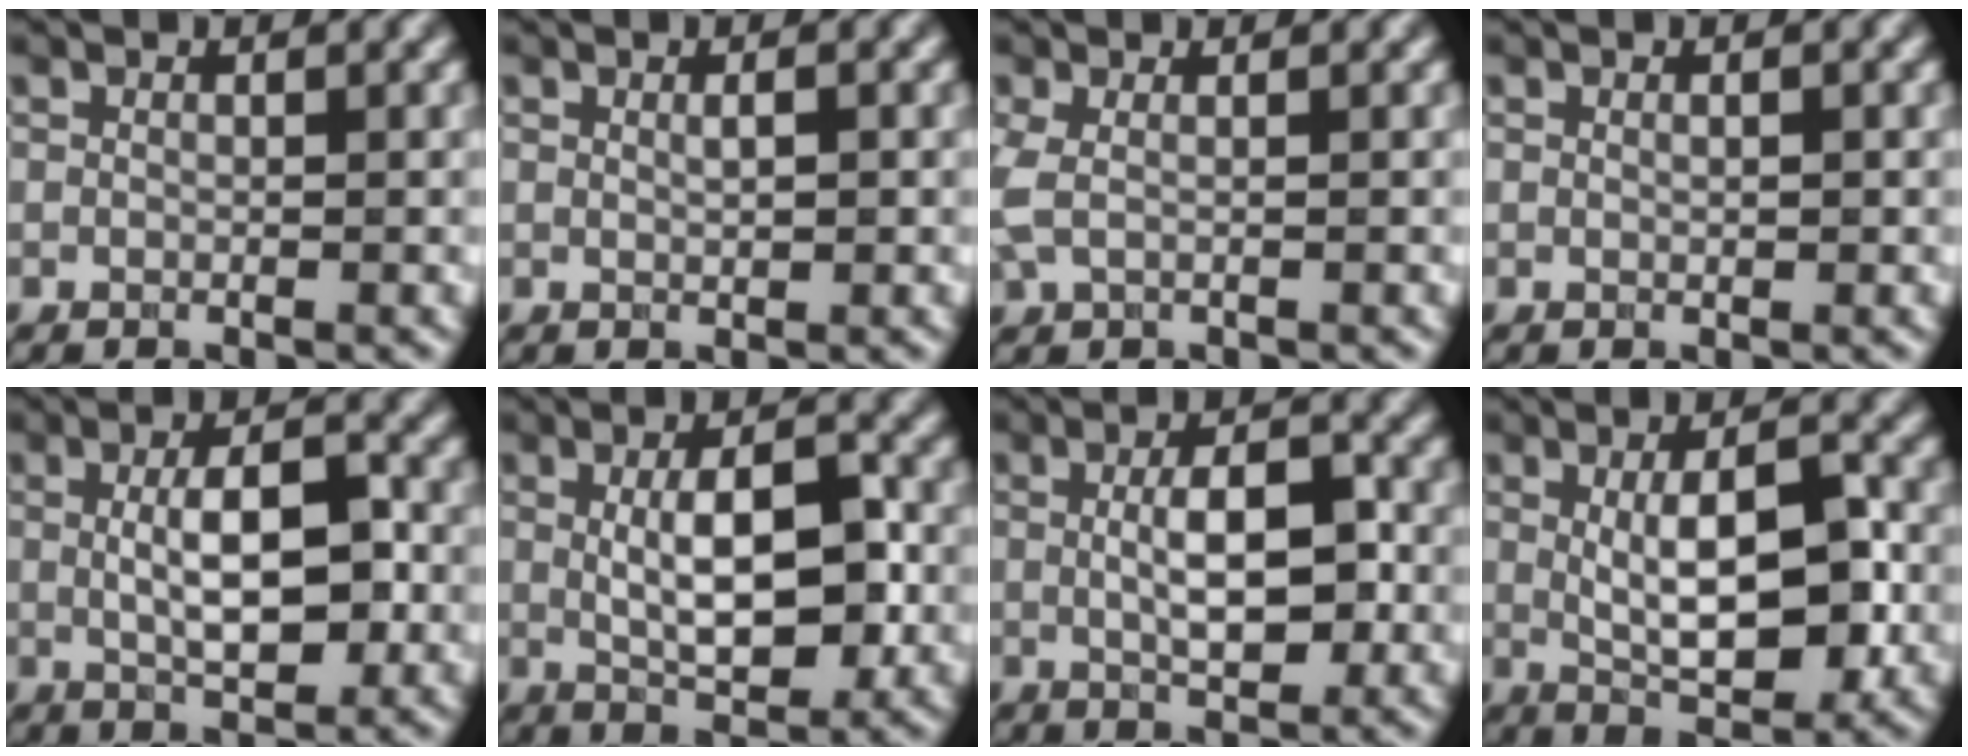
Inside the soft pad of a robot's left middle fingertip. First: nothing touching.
{"total": 0.9, "force": [0.2, 0.0, 0.9], "torque": [-0.018, 0.002, 0.001]}
{"total": 1.8, "force": [0.0, 0.7, 1.6], "torque": [-0.049, 0.001, -0.005]}
{"total": 0.6, "force": [0.1, 0.0, 0.6], "torque": [-0.012, 0.002, 0.000]}
{"total": 5.6, "force": [0.0, 1.9, 5.2], "torque": [-0.092, 0.001, -0.001]}
{"total": 6.3, "force": [0.1, 2.4, 5.9], "torque": [-0.096, 0.001, 0.001]}
{"total": 5.0, "force": [0.0, 1.8, 4.7], "torque": [-0.084, 0.002, 0.000]}
{"total": 7.1, "force": [0.0, 2.6, 6.5], "torque": [-0.102, 0.001, 0.000]}